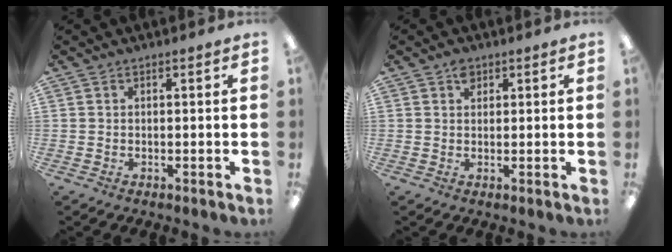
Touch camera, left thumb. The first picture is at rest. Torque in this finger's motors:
{"motor_torque": [0.26, 0.15, 0.71, -0.26, 0.00]}